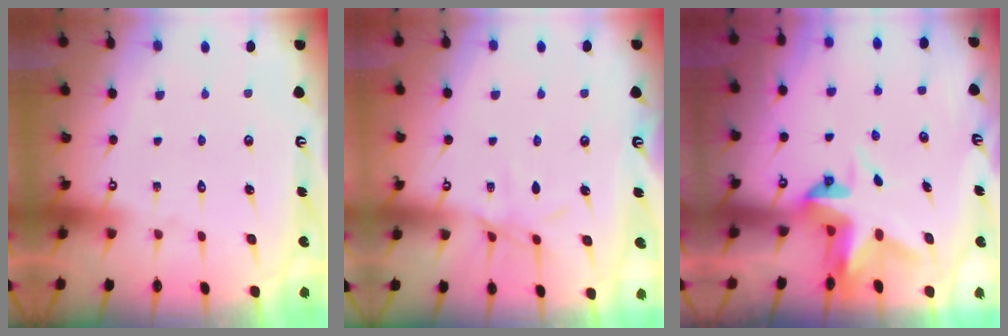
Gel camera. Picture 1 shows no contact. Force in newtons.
{"total": 6.7, "press": 6.7, "slide": 0.2}
{"total": 4.6, "press": 4.6, "slide": 0.2}